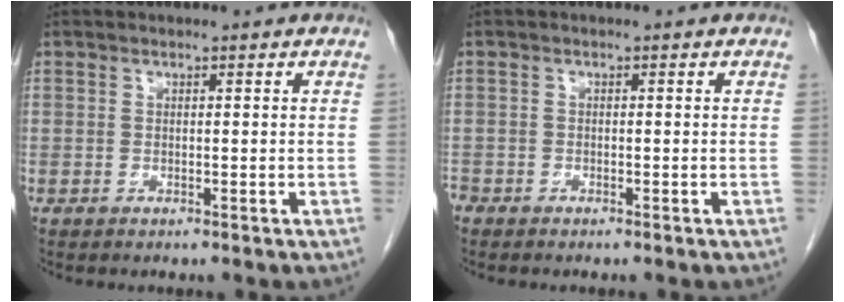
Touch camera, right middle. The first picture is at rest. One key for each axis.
{"total": 1.4, "fx": -1.2, "fy": 0.7, "fz": 0.3, "tx": -0.009, "ty": 0.001, "tz": -0.022}